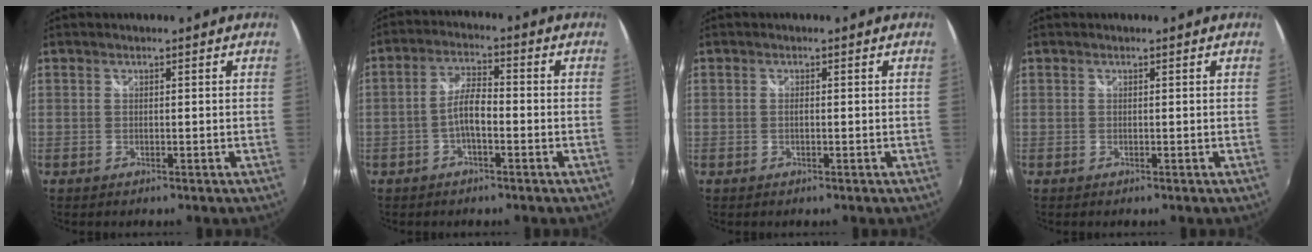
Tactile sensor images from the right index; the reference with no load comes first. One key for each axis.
{"total": 4.8, "fx": -1.8, "fy": 1.5, "fz": 4.2, "tx": -0.086, "ty": 0.012, "tz": -0.036}
{"total": 0.5, "fx": -0.1, "fy": 0.2, "fz": 0.5, "tx": -0.011, "ty": 0.001, "tz": -0.004}
{"total": 0.0}